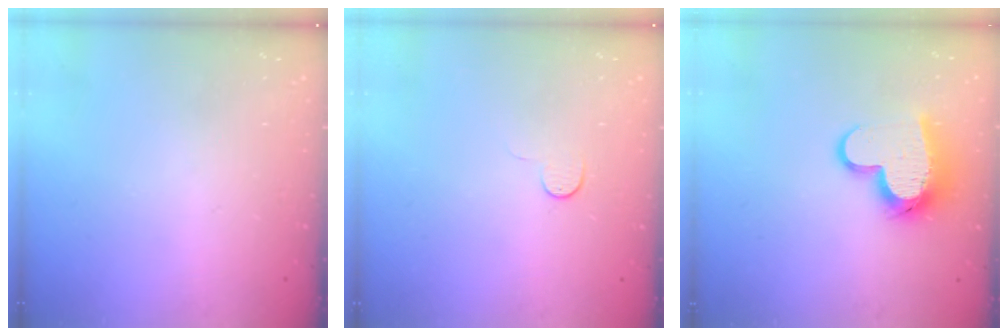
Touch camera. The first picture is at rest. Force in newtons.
{"total": 5.6, "press": 5.5, "slide": 0.6}
{"total": 13.9, "press": 13.8, "slide": 1.8}